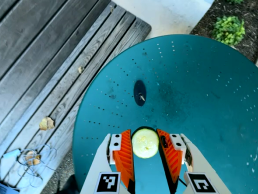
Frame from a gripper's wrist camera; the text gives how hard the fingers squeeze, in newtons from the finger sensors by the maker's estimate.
{"total": 11.4, "left": 11.9, "right": 11.0}